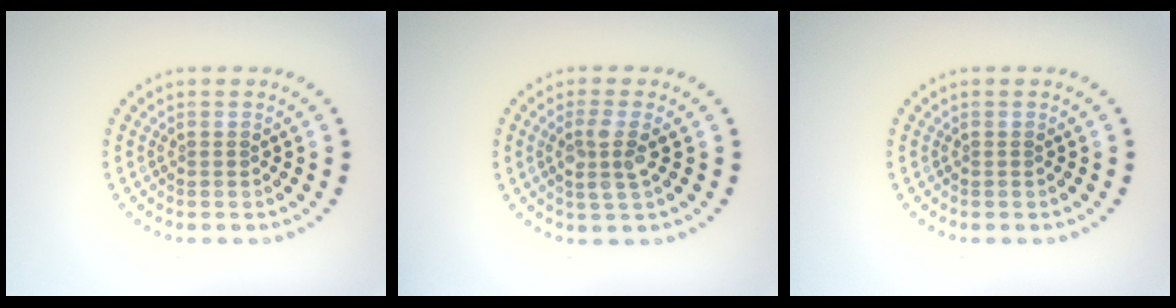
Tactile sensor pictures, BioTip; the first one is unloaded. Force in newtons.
{"total": 2.5, "press": 2.2, "slide": 1.2}
{"total": 0.0}